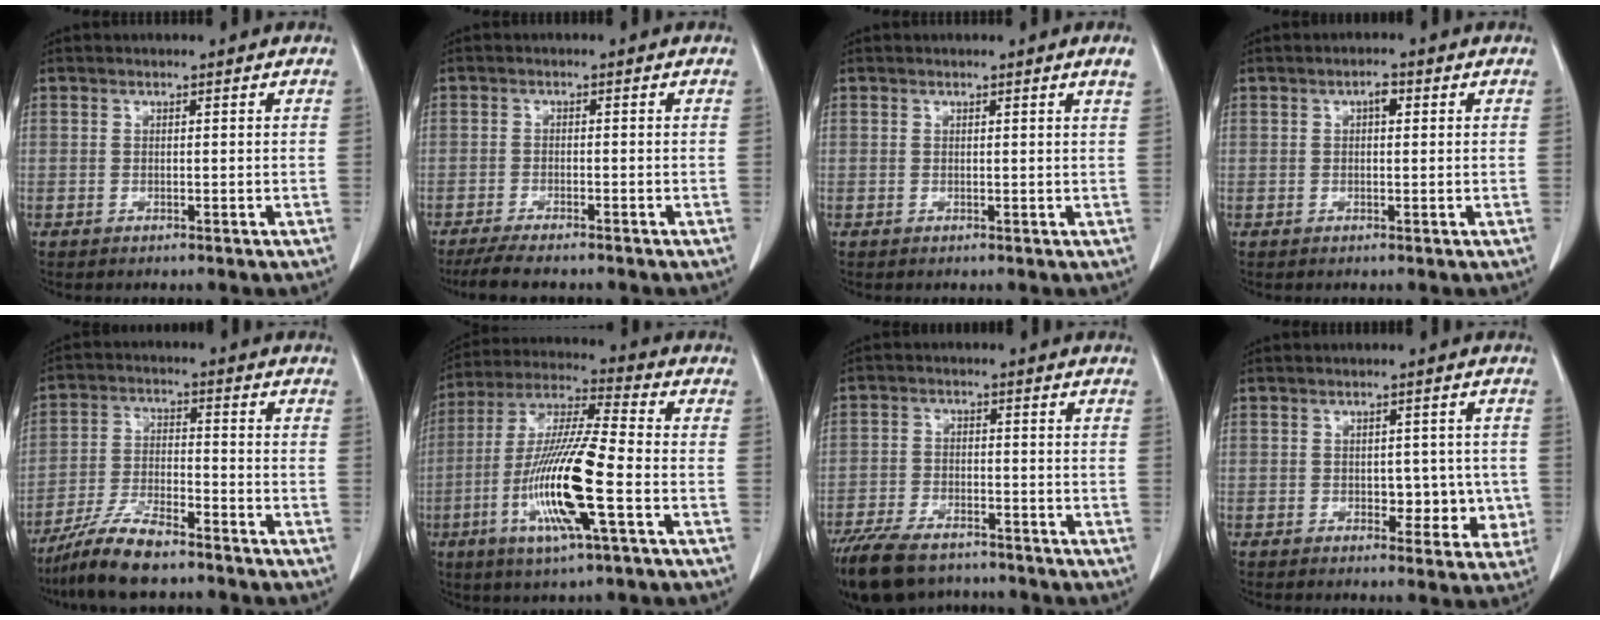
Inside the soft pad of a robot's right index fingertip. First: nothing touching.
{"total": 6.2, "force": [-5.3, 0.8, 3.1], "torque": [-0.050, -0.014, -0.085]}
{"total": 1.0, "force": [0.7, -0.3, 0.5], "torque": [-0.023, -0.009, 0.008]}
{"total": 1.5, "force": [0.4, 0.7, 1.3], "torque": [-0.021, 0.004, 0.006]}
{"total": 9.2, "force": [-7.6, 1.4, 5.0], "torque": [-0.103, -0.021, -0.142]}
{"total": 15.9, "force": [-4.7, 0.8, 15.2], "torque": [-0.308, -0.013, -0.092]}
{"total": 13.5, "force": [-10.9, 5.2, 6.0], "torque": [-0.124, -0.008, -0.171]}
{"total": 5.0, "force": [-0.9, 3.3, 3.6], "torque": [-0.023, 0.008, -0.008]}